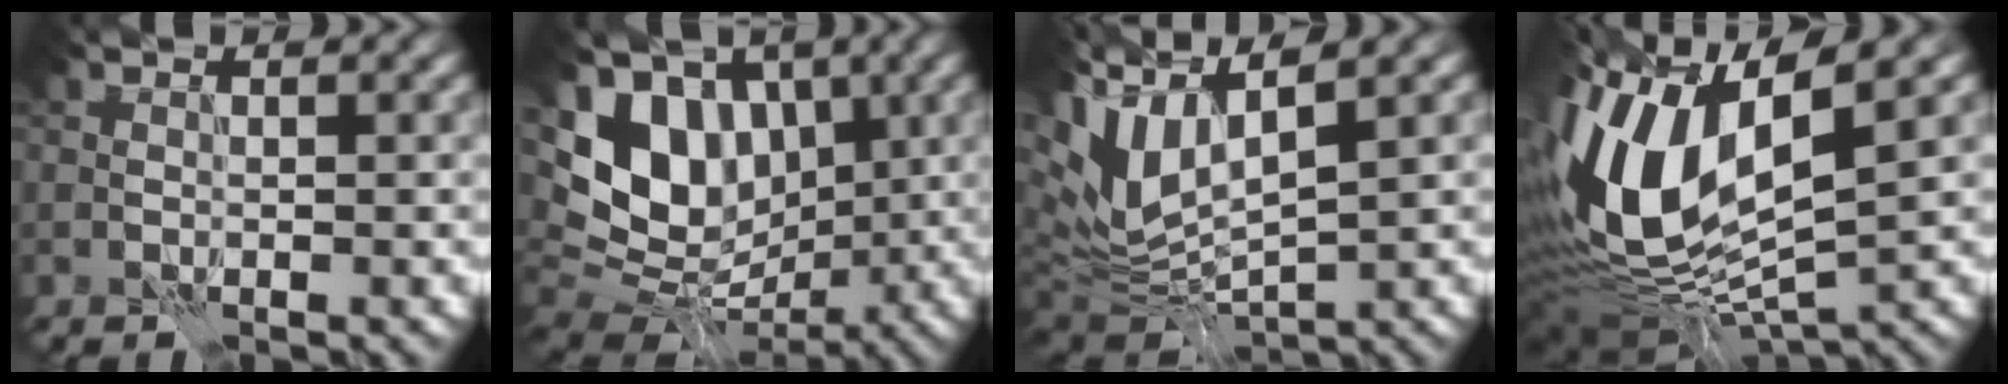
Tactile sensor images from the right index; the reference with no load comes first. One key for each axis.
{"total": 9.0, "fx": 1.2, "fy": 6.5, "fz": 6.1, "tx": -0.100, "ty": -0.006, "tz": 0.011}
{"total": 10.2, "fx": 2.9, "fy": 4.6, "fz": 8.6, "tx": -0.205, "ty": -0.001, "tz": 0.057}
{"total": 13.3, "fx": 0.2, "fy": 6.1, "fz": 11.9, "tx": -0.250, "ty": -0.010, "tz": -0.002}